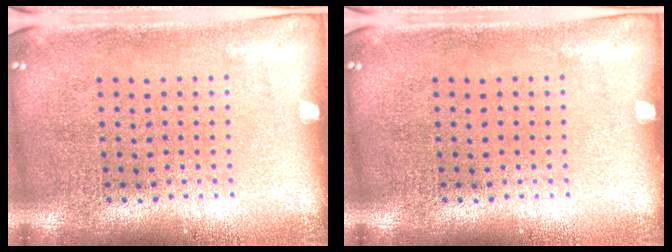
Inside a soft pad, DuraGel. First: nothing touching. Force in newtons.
{"total": 0.0}